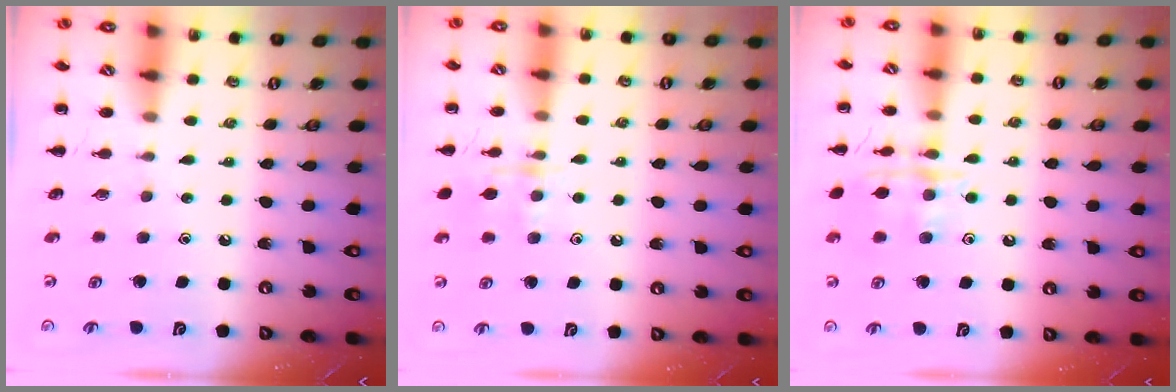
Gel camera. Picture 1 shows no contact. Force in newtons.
{"total": 8.5, "press": 8.5, "slide": 0.9}
{"total": 12.9, "press": 12.9, "slide": 0.6}